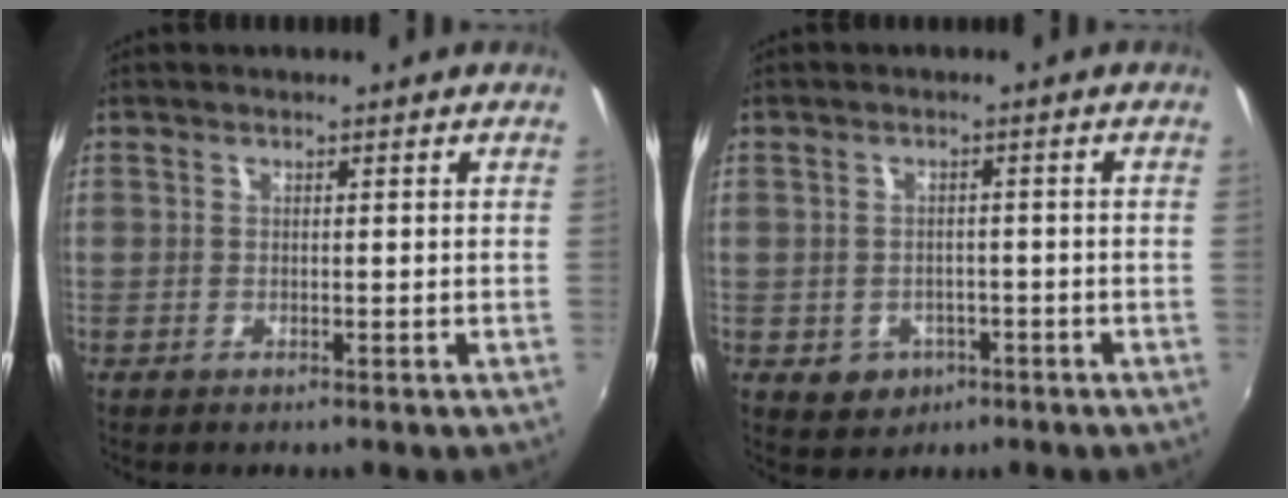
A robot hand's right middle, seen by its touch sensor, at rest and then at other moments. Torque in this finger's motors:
{"motor_torque": [0.49, -0.48, 0.02, 0.00]}